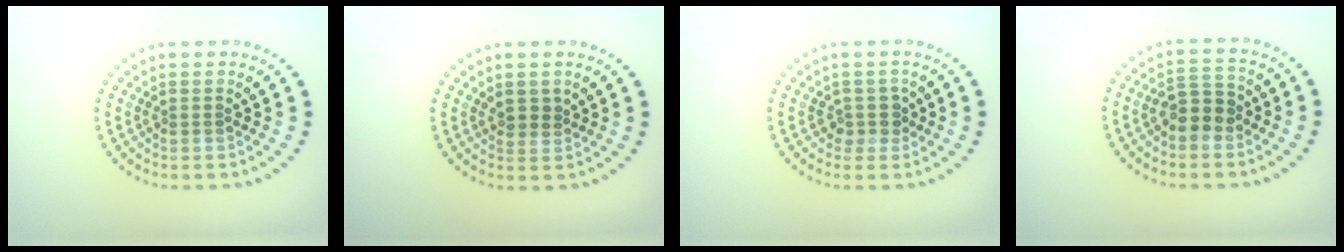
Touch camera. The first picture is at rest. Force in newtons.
{"total": 1.2, "press": 1.0, "slide": 0.6}
{"total": 1.5, "press": 1.2, "slide": 1.0}
{"total": 3.0, "press": 2.9, "slide": 0.8}